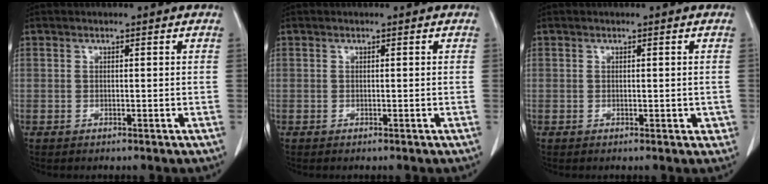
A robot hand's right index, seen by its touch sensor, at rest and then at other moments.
{"total": 0.0}
{"total": 1.5, "force": [-0.2, 0.9, 1.2], "torque": [-0.009, 0.000, 0.001]}